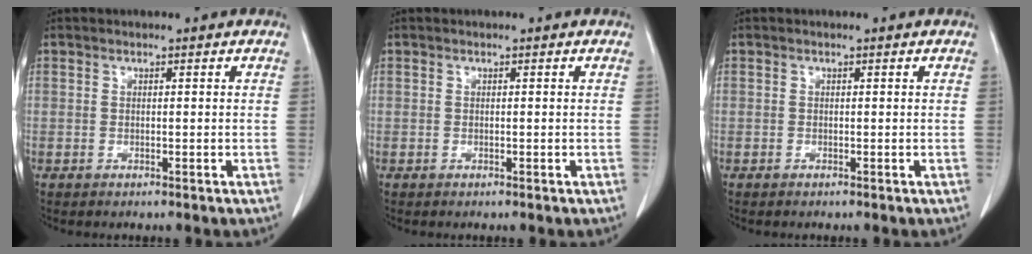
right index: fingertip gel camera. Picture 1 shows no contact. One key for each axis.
{"total": 0.0}
{"total": 0.0}